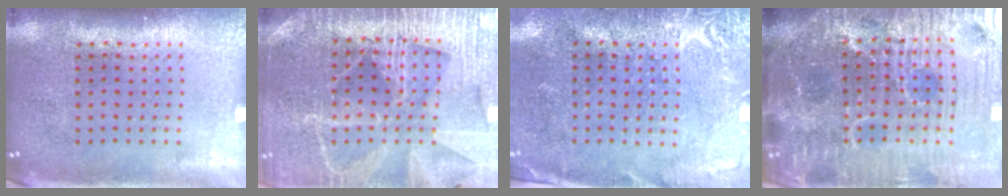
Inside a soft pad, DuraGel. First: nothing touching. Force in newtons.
{"total": 4.4, "press": 4.2, "slide": 1.6}
{"total": 2.7, "press": 2.6, "slide": 0.9}
{"total": 7.0, "press": 6.3, "slide": 3.1}